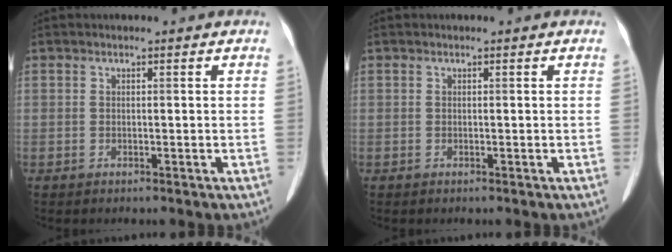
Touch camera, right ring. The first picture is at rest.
{"total": 0.0}